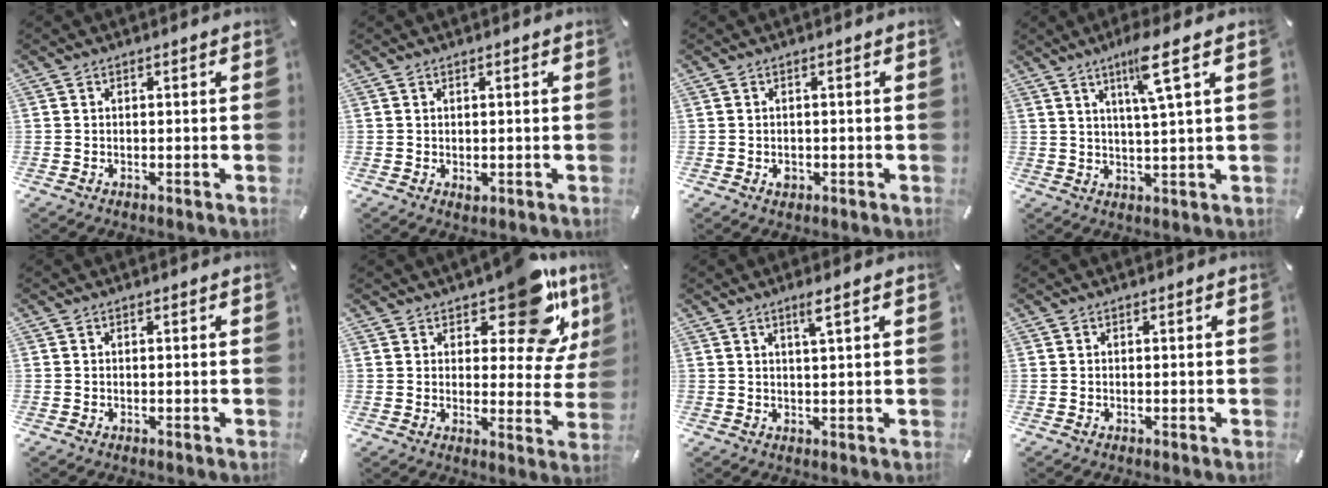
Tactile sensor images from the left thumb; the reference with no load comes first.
{"total": 1.1, "force": [0.0, 0.8, 0.8], "torque": [-0.015, 0.001, -0.001]}
{"total": 1.7, "force": [-0.5, 1.3, 0.9], "torque": [-0.017, 0.003, -0.009]}
{"total": 8.7, "force": [4.5, -0.2, 7.5], "torque": [-0.134, -0.006, 0.068]}
{"total": 0.0}
{"total": 15.6, "force": [10.4, 6.5, 9.7], "torque": [-0.119, -0.072, 0.175]}
{"total": 4.5, "force": [2.6, -0.1, 3.6], "torque": [-0.077, -0.001, 0.042]}
{"total": 0.0}